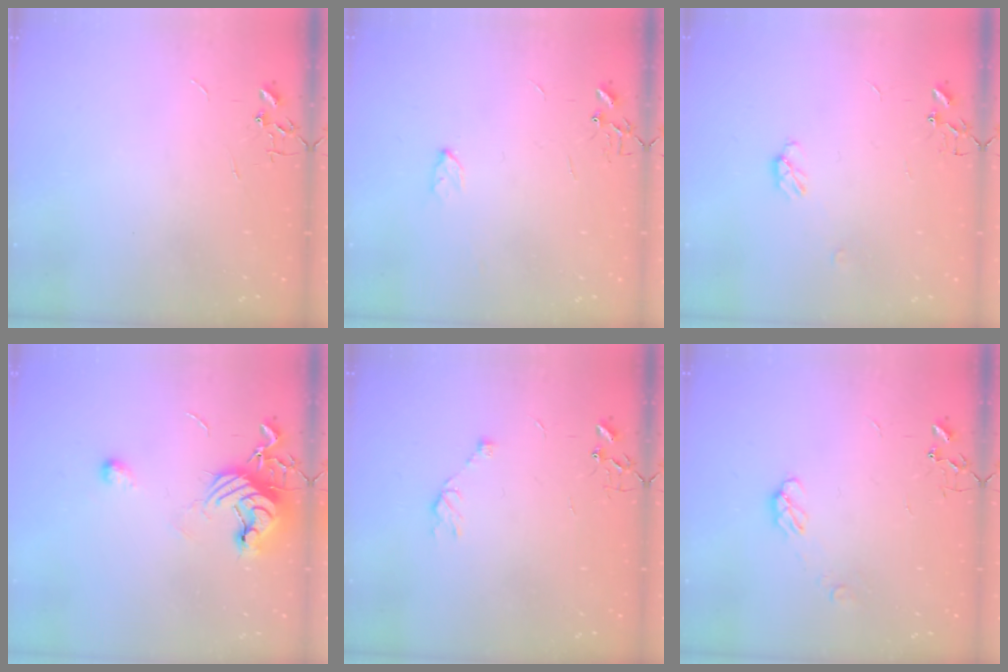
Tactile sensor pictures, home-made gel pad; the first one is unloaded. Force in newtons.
{"total": 3.6, "press": 3.6, "slide": 0.6}
{"total": 4.0, "press": 4.0, "slide": 0.4}
{"total": 11.3, "press": 11.3, "slide": 0.9}
{"total": 5.8, "press": 5.7, "slide": 1.2}
{"total": 4.9, "press": 4.9, "slide": 0.8}